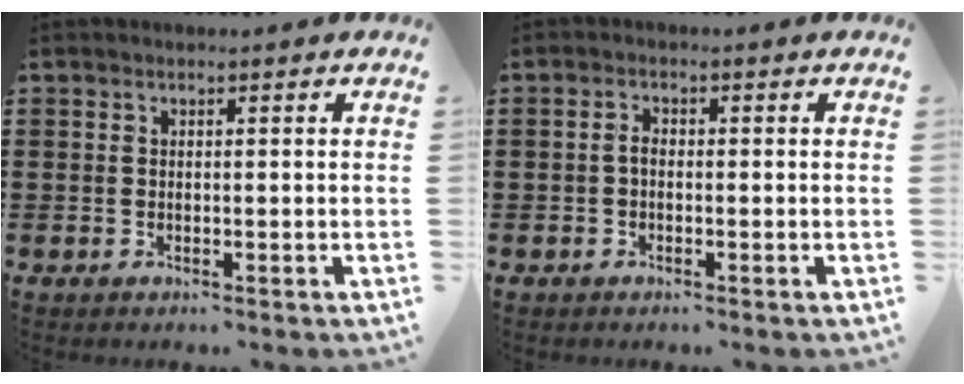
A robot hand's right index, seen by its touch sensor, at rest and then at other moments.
{"total": 1.4, "force": [-0.6, 0.6, 1.2], "torque": [-0.031, -0.003, -0.013]}